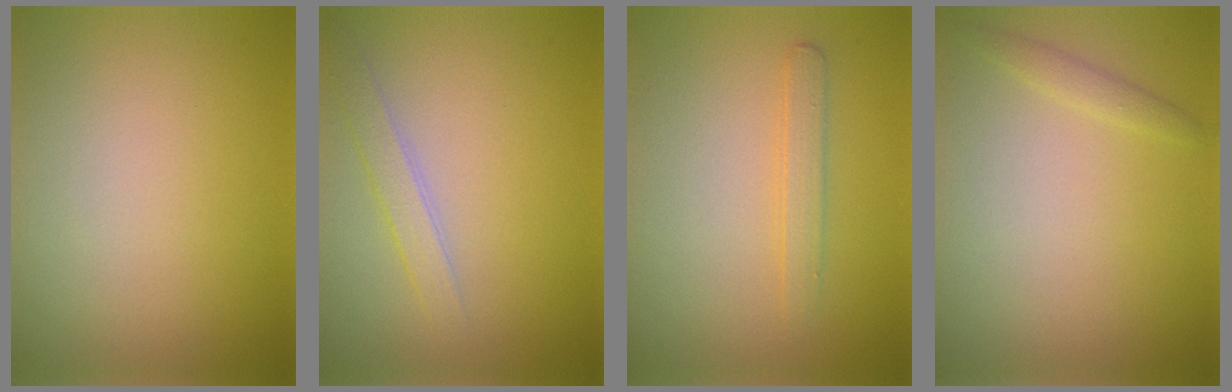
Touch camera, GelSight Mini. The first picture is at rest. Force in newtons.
{"total": 2.0, "press": 2.0, "slide": 0.0}
{"total": 1.6, "press": 1.6, "slide": 0.1}
{"total": 1.0, "press": 1.0, "slide": 0.1}